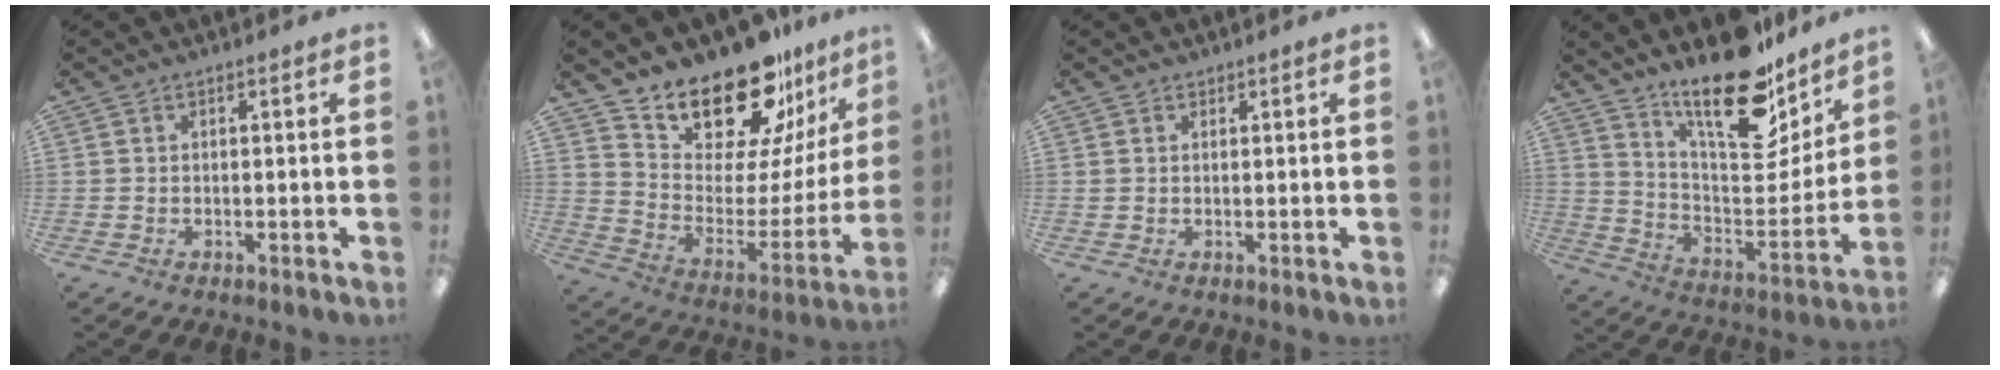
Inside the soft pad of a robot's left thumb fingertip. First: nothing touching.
{"total": 20.6, "force": [18.3, 6.2, 6.9], "torque": [-0.115, -0.156, 0.317]}
{"total": 0.9, "force": [0.7, 0.6, 0.1], "torque": [-0.002, 0.002, 0.014]}
{"total": 23.4, "force": [17.5, 8.7, 12.9], "torque": [-0.176, -0.127, 0.298]}